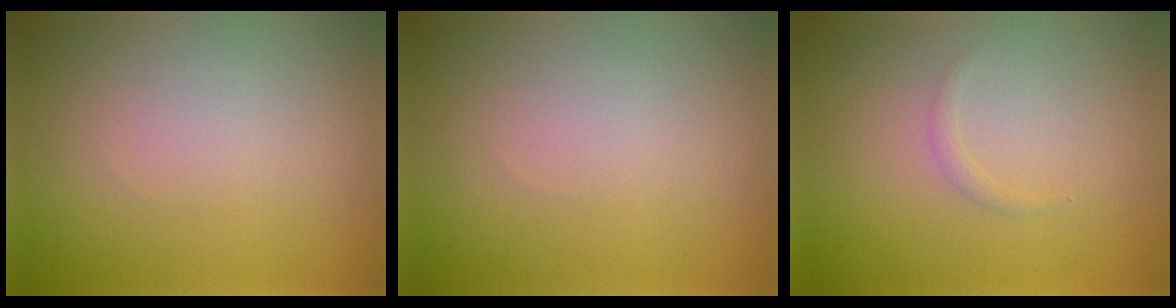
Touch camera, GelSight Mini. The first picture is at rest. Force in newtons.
{"total": 0.0}
{"total": 0.7, "press": 0.7, "slide": 0.1}